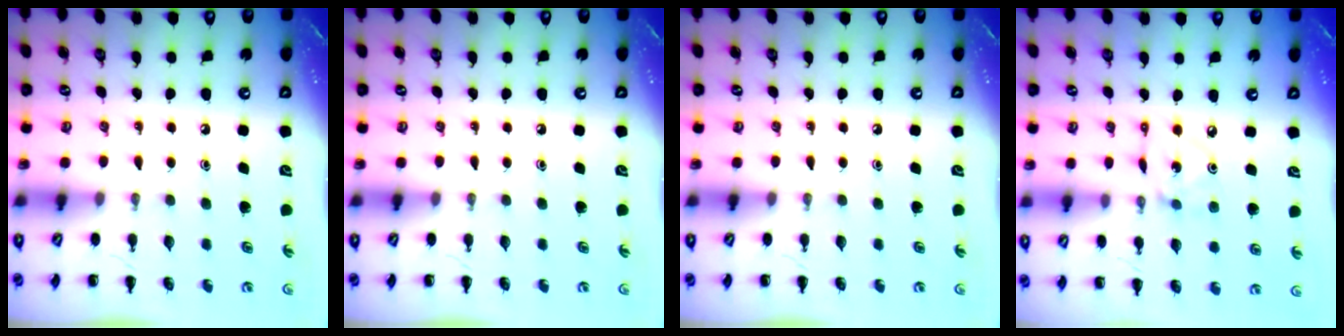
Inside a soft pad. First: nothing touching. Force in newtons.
{"total": 0.0}
{"total": 0.0}
{"total": 2.3, "press": 2.3, "slide": 0.1}